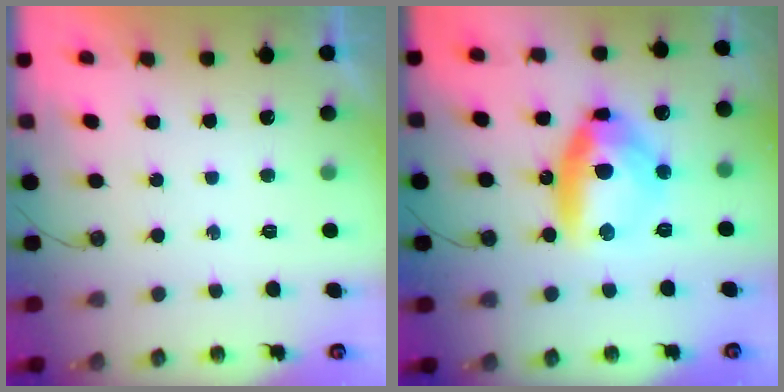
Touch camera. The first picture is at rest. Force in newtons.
{"total": 13.7, "press": 13.5, "slide": 2.0}